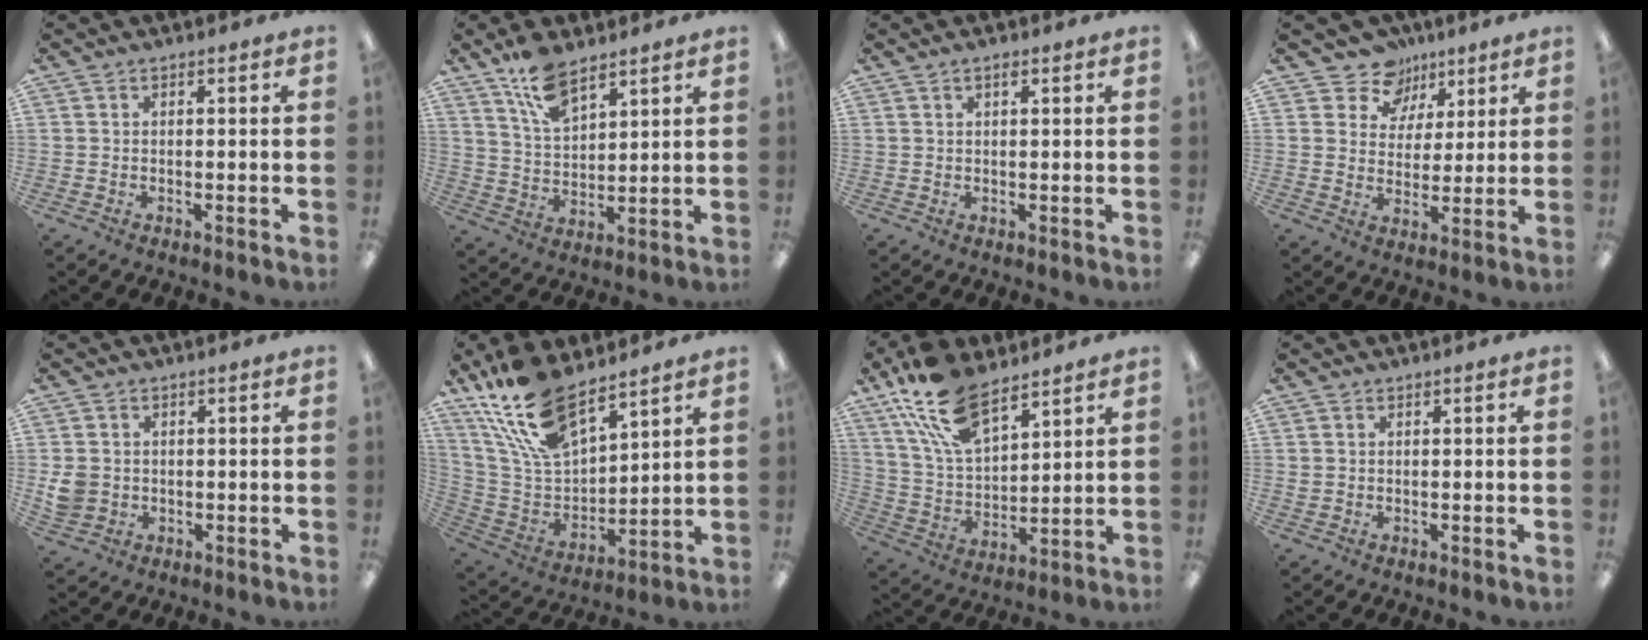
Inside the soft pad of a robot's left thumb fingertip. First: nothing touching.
{"total": 10.7, "force": [7.8, 4.7, 5.7], "torque": [-0.116, -0.031, 0.144]}
{"total": 1.1, "force": [0.8, 0.4, 0.6], "torque": [-0.014, 0.001, 0.014]}
{"total": 9.2, "force": [6.1, 6.8, 1.3], "torque": [-0.028, -0.047, 0.114]}
{"total": 4.6, "force": [0.3, 4.3, 1.6], "torque": [-0.033, 0.005, 0.009]}
{"total": 18.6, "force": [13.5, 7.8, 10.2], "torque": [-0.225, -0.070, 0.250]}
{"total": 16.8, "force": [11.2, 8.1, 9.6], "torque": [-0.196, -0.049, 0.205]}
{"total": 0.7, "force": [0.4, 0.6, 0.2], "torque": [-0.006, 0.002, 0.007]}